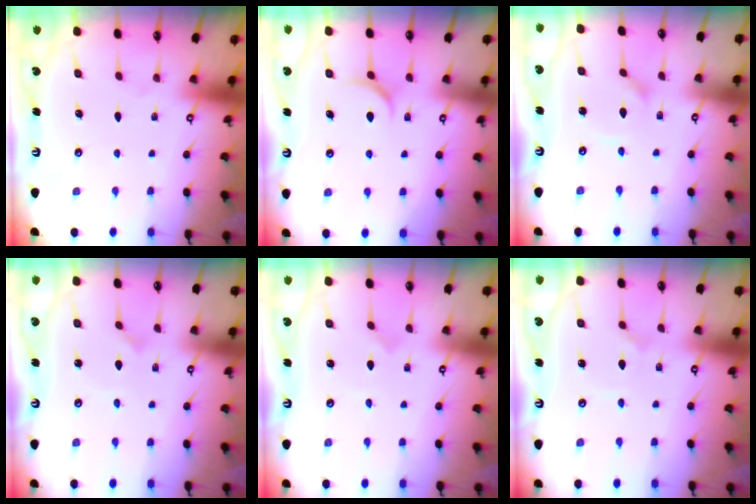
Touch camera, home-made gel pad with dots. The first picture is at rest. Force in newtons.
{"total": 5.4, "press": 5.3, "slide": 0.7}
{"total": 1.6, "press": 1.6, "slide": 0.2}
{"total": 1.6, "press": 1.6, "slide": 0.1}
{"total": 0.0}
{"total": 1.1, "press": 1.0, "slide": 0.2}